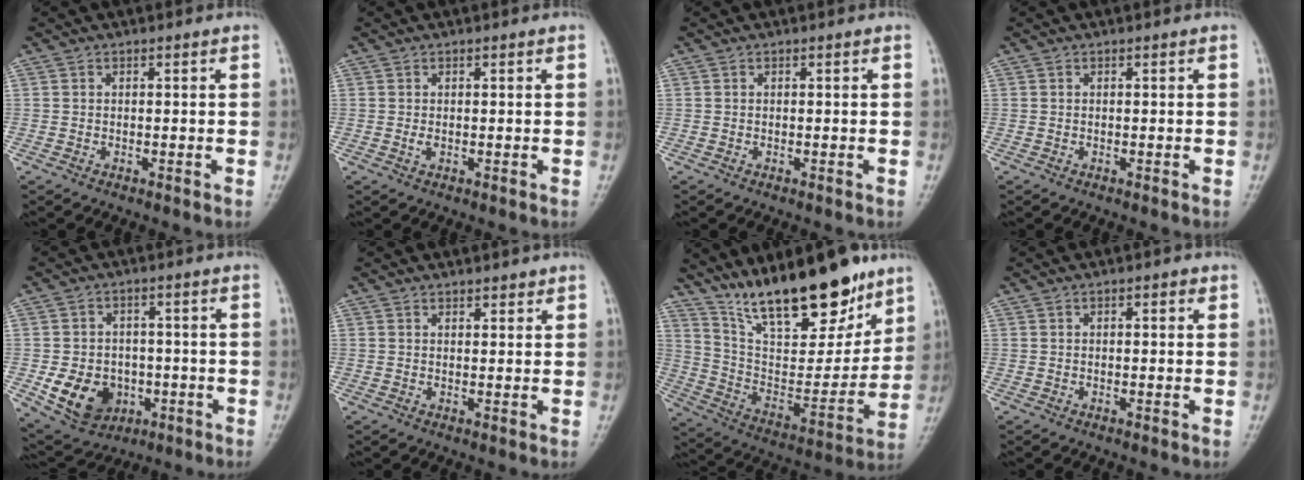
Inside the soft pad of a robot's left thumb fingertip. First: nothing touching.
{"total": 1.0, "force": [-0.1, 0.6, 0.8], "torque": [-0.013, 0.000, 0.001]}
{"total": 0.0}
{"total": 0.0}
{"total": 10.7, "force": [-3.1, 8.6, 5.6], "torque": [-0.066, 0.009, -0.037]}
{"total": 1.9, "force": [1.5, 0.8, 0.9], "torque": [-0.003, -0.007, 0.019]}
{"total": 22.5, "force": [16.2, 7.4, 13.7], "torque": [-0.176, -0.078, 0.282]}
{"total": 1.8, "force": [0.7, 0.8, 1.5], "torque": [-0.017, 0.002, 0.006]}